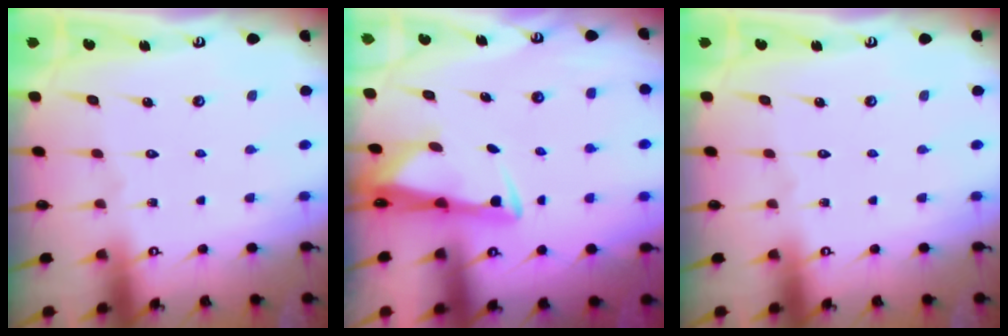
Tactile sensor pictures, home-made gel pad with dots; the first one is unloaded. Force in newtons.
{"total": 3.0, "press": 2.8, "slide": 1.0}
{"total": 0.0}